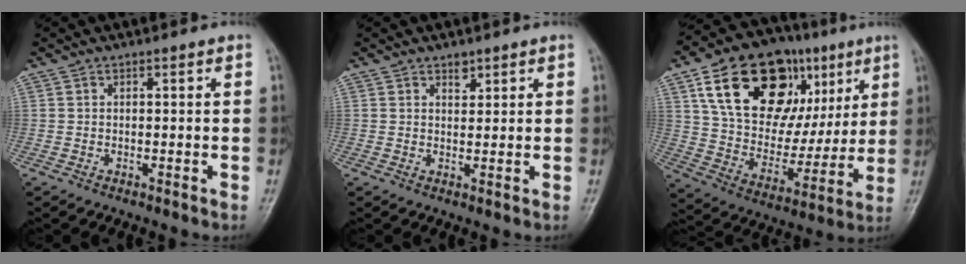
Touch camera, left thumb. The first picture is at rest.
{"total": 1.9, "force": [1.3, 1.1, 0.8], "torque": [-0.001, -0.007, 0.019]}
{"total": 27.4, "force": [11.6, 16.7, 18.3], "torque": [-0.252, 0.000, 0.198]}